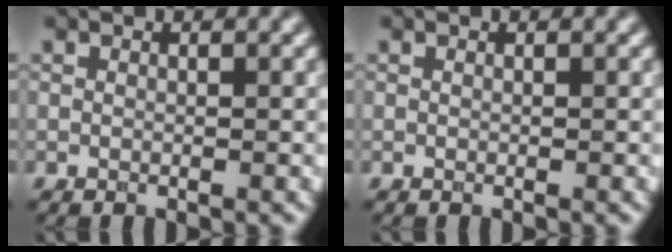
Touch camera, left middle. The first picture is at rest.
{"total": 0.0}